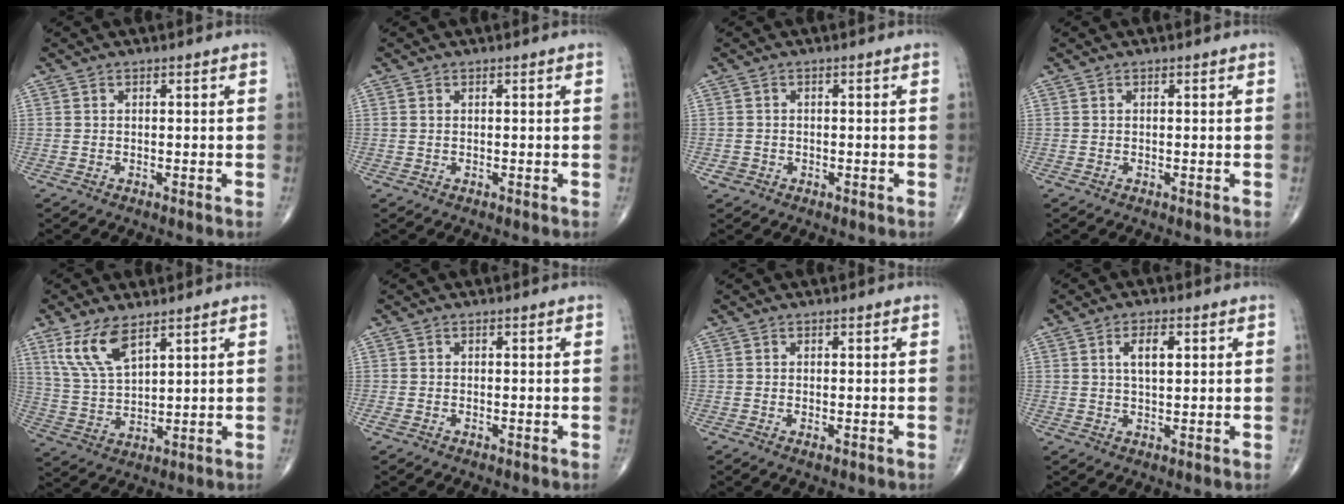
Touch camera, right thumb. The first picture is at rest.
{"total": 0.5, "force": [0.2, 0.3, 0.4], "torque": [-0.010, 0.005, 0.005]}
{"total": 1.5, "force": [-0.6, 1.3, 0.2], "torque": [0.001, 0.006, -0.011]}
{"total": 0.0}
{"total": 9.5, "force": [5.7, 3.8, 6.6], "torque": [-0.129, -0.022, 0.126]}
{"total": 0.9, "force": [-0.3, 0.6, 0.6], "torque": [-0.016, 0.002, -0.005]}
{"total": 0.9, "force": [-0.2, 0.4, 0.8], "torque": [-0.015, -0.004, -0.004]}
{"total": 4.8, "force": [1.5, 2.2, 4.1], "torque": [-0.066, -0.003, 0.027]}